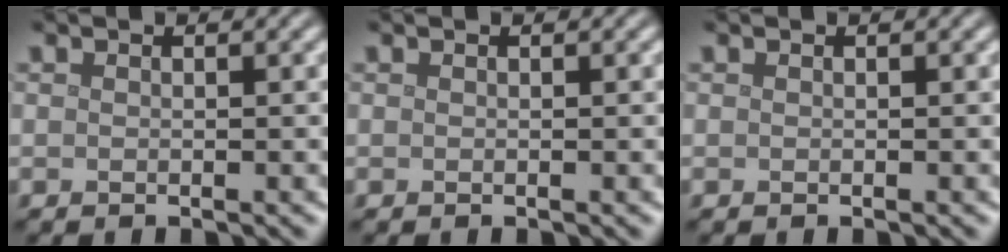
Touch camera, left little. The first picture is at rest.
{"total": 0.0}
{"total": 0.0}